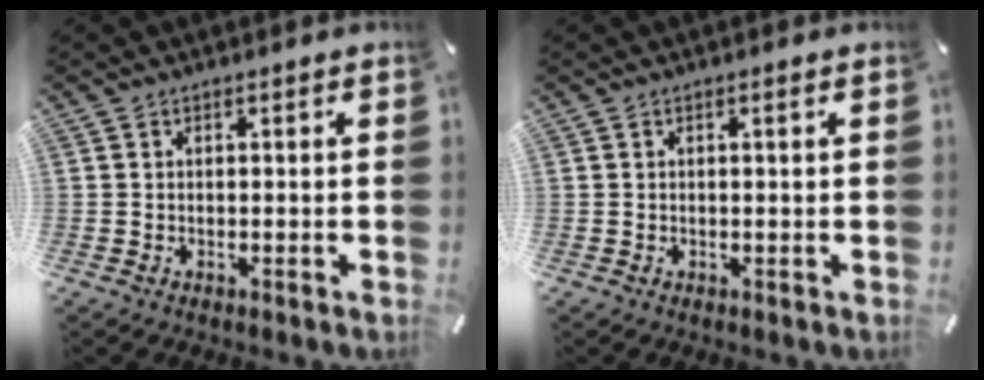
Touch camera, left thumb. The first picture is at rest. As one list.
[{"total": 1.0, "force": [0.2, 0.0, 1.0], "torque": [-0.017, 0.000, 0.002]}]